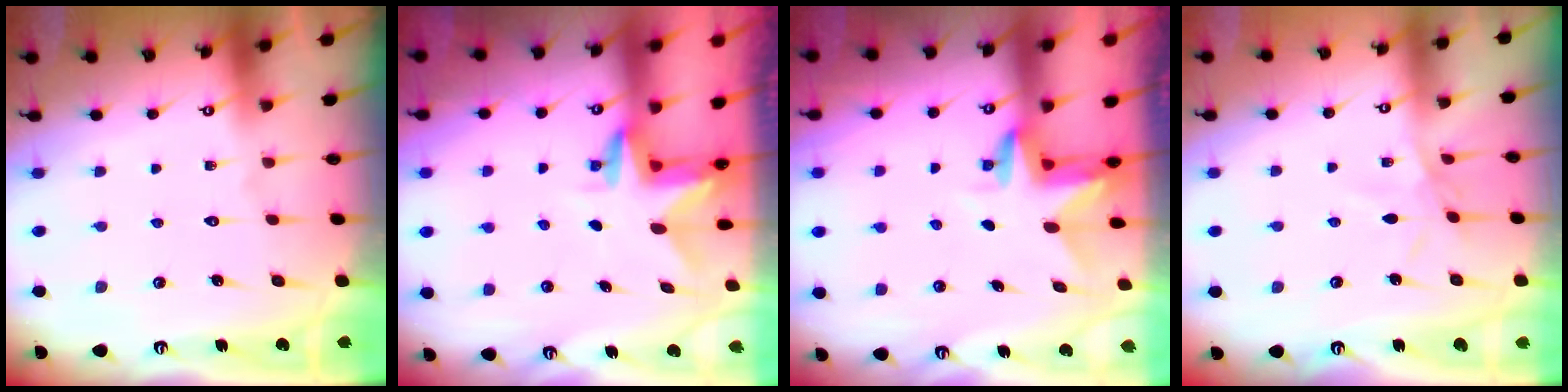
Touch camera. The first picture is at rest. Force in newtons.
{"total": 3.1, "press": 3.0, "slide": 0.2}
{"total": 3.1, "press": 3.1, "slide": 0.2}
{"total": 3.5, "press": 3.5, "slide": 0.2}